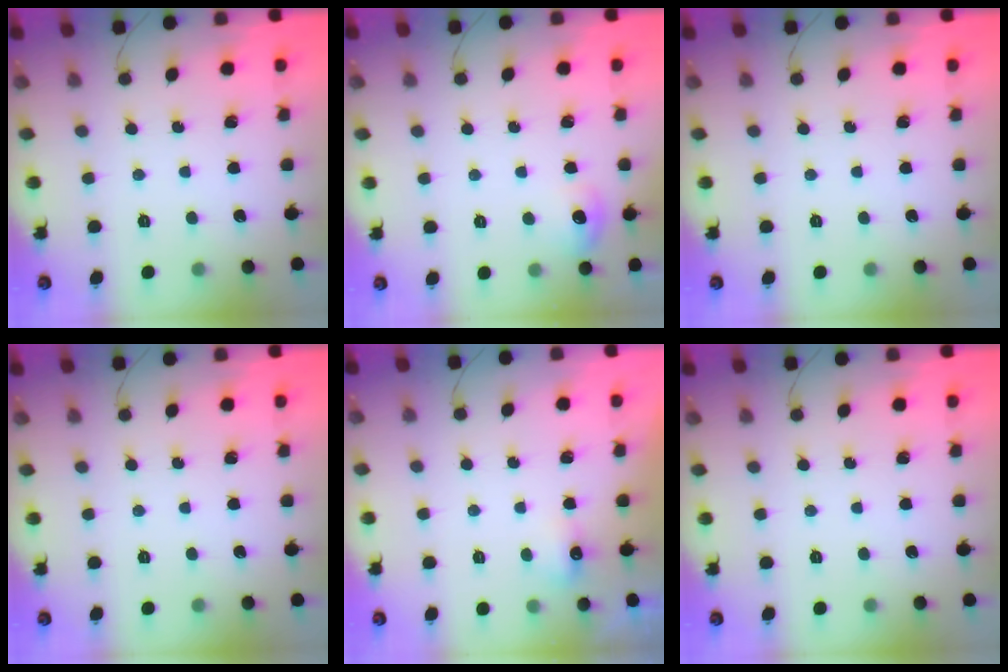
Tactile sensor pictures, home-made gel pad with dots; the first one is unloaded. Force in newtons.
{"total": 7.2, "press": 7.0, "slide": 1.7}
{"total": 0.0}
{"total": 0.0}
{"total": 4.6, "press": 4.5, "slide": 0.9}
{"total": 0.0}